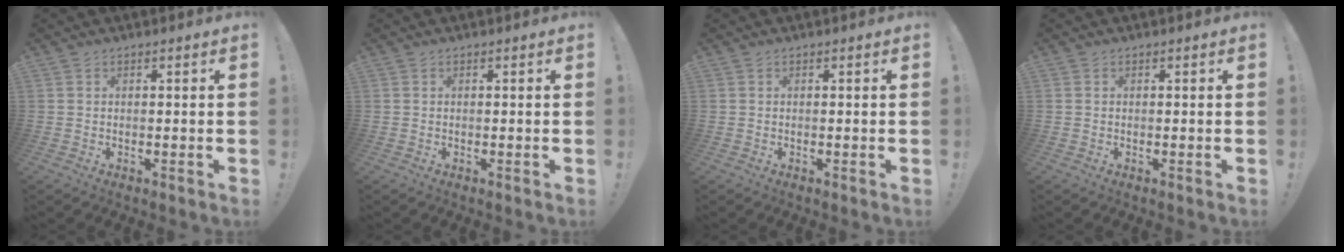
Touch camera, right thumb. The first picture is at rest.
{"total": 0.0}
{"total": 0.0}
{"total": 0.0}